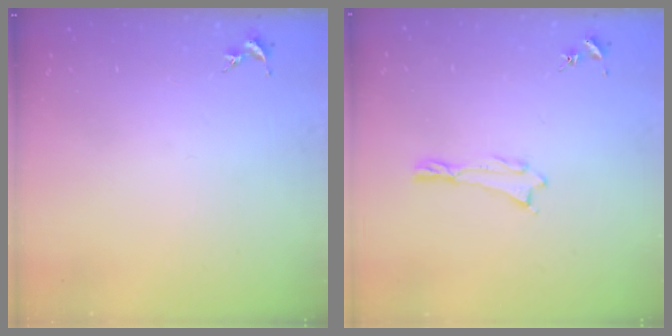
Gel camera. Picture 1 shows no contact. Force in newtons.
{"total": 0.0}